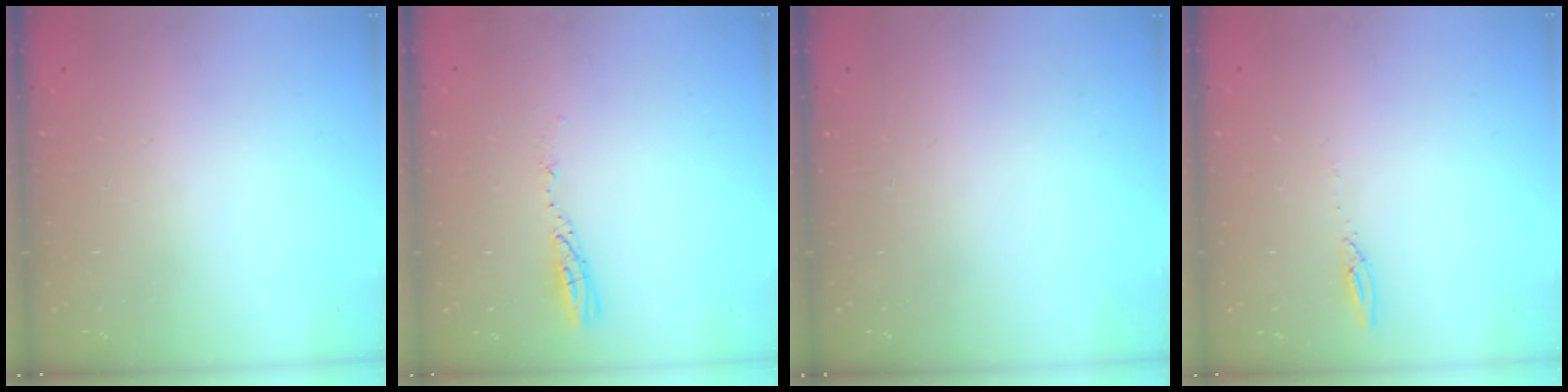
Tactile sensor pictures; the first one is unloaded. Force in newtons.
{"total": 3.5, "press": 3.5, "slide": 0.3}
{"total": 0.0}
{"total": 2.7, "press": 2.7, "slide": 0.2}